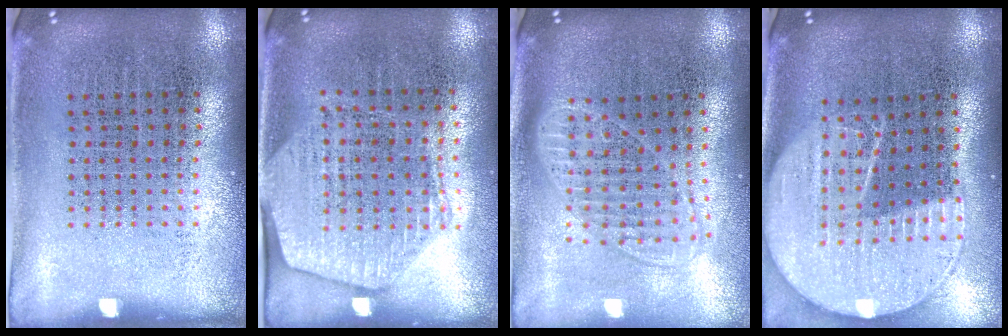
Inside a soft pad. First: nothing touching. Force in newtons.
{"total": 1.7, "press": 1.5, "slide": 0.8}
{"total": 1.8, "press": 1.4, "slide": 1.0}
{"total": 2.2, "press": 1.9, "slide": 1.2}